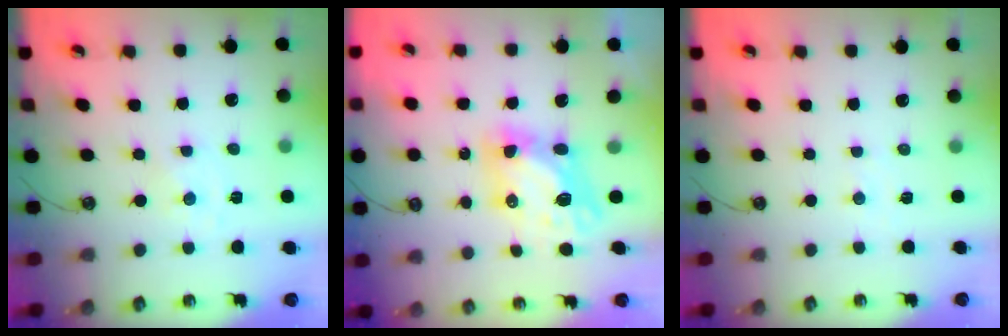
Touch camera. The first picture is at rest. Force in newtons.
{"total": 8.9, "press": 8.9, "slide": 0.7}
{"total": 3.1, "press": 3.1, "slide": 0.5}